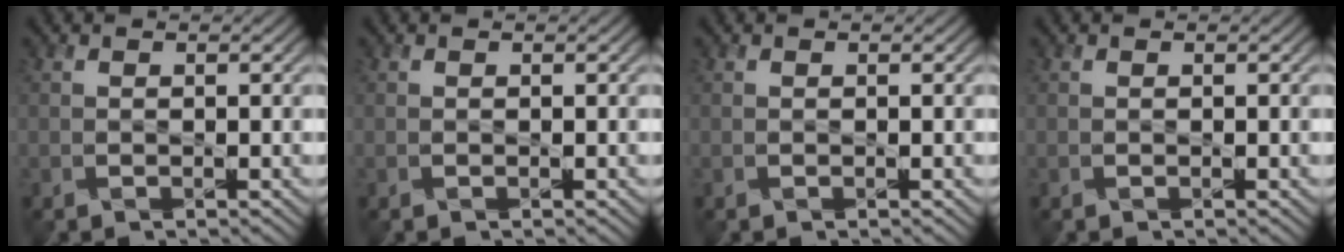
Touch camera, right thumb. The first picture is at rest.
{"total": 0.0}
{"total": 0.0}
{"total": 0.0}